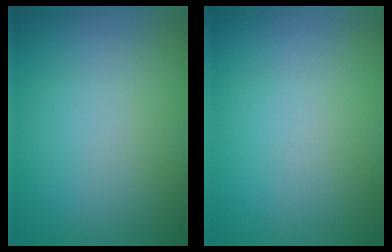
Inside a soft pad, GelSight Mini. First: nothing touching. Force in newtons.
{"total": 0.0}